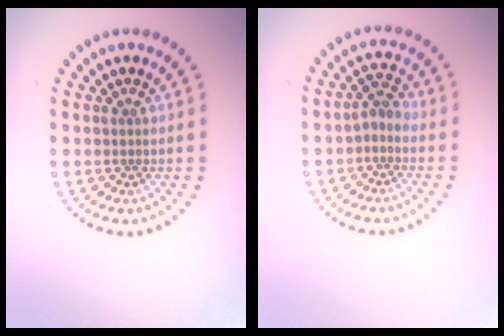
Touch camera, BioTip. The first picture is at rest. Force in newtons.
{"total": 1.6, "press": 1.2, "slide": 1.1}